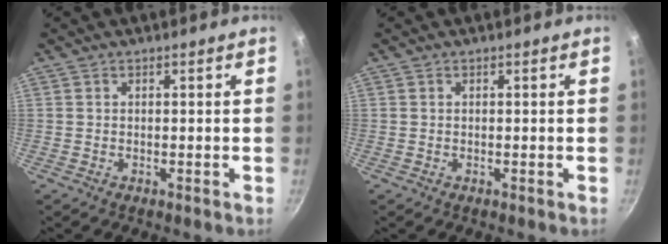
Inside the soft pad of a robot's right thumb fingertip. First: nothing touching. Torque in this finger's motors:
{"motor_torque": [0.00, 0.00, 0.31, 0.01, 0.02]}